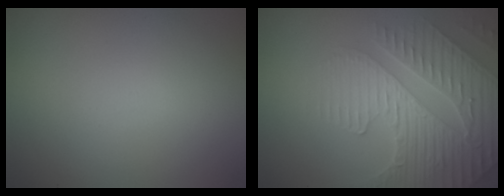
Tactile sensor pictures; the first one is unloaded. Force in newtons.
{"total": 5.0, "press": 4.8, "slide": 1.2}